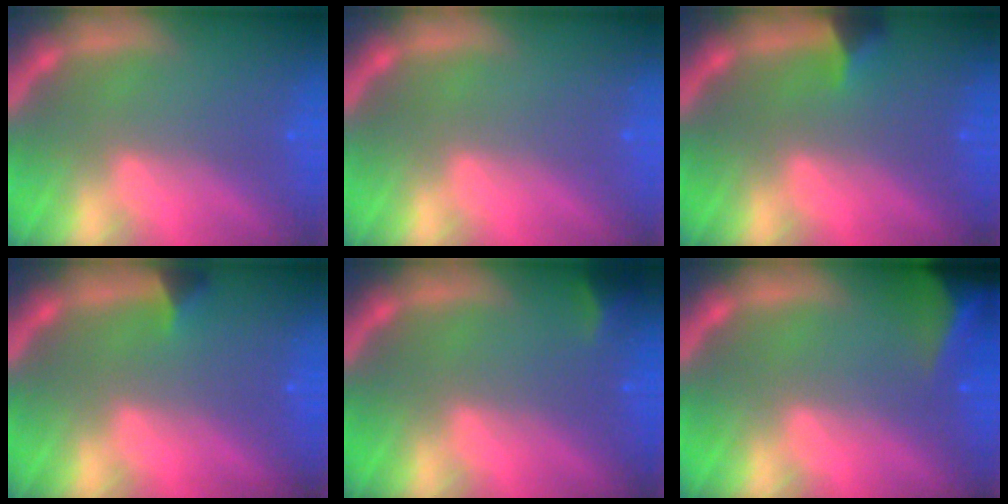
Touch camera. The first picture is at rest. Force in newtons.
{"total": 0.0}
{"total": 1.9}
{"total": 1.4}
{"total": 1.9}
{"total": 9.5}